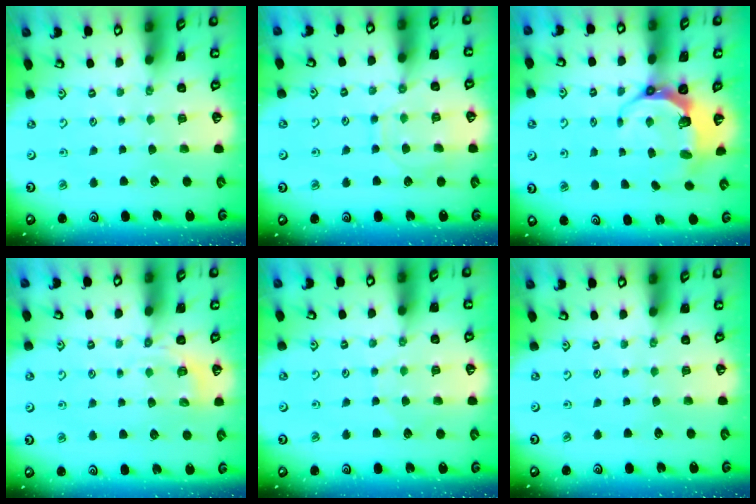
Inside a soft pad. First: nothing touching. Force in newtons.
{"total": 8.4, "press": 8.3, "slide": 0.8}
{"total": 7.8, "press": 6.6, "slide": 4.3}
{"total": 3.8, "press": 3.4, "slide": 1.7}
{"total": 4.7, "press": 4.7, "slide": 0.5}
{"total": 0.0}